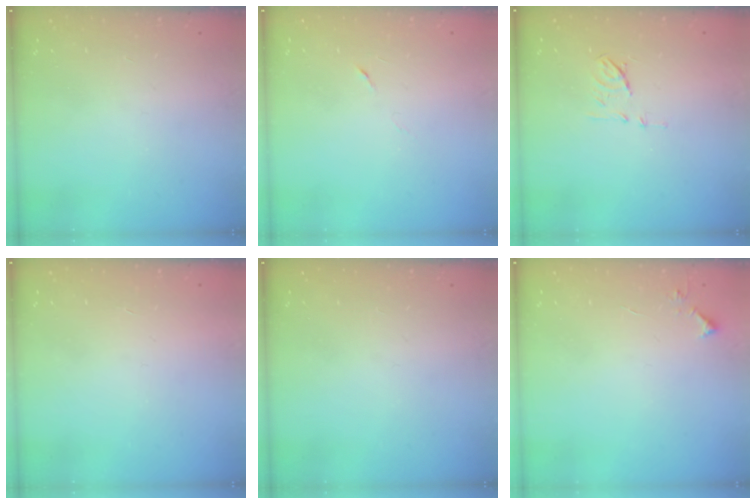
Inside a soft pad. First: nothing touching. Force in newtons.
{"total": 2.9, "press": 2.7, "slide": 1.0}
{"total": 6.7, "press": 6.6, "slide": 0.9}
{"total": 1.5, "press": 1.5, "slide": 0.1}
{"total": 0.0}
{"total": 3.8, "press": 3.8, "slide": 0.5}